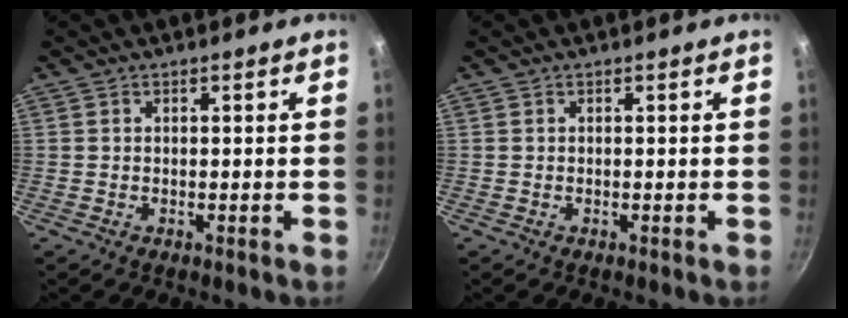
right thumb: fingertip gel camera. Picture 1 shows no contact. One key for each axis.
{"total": 0.0}